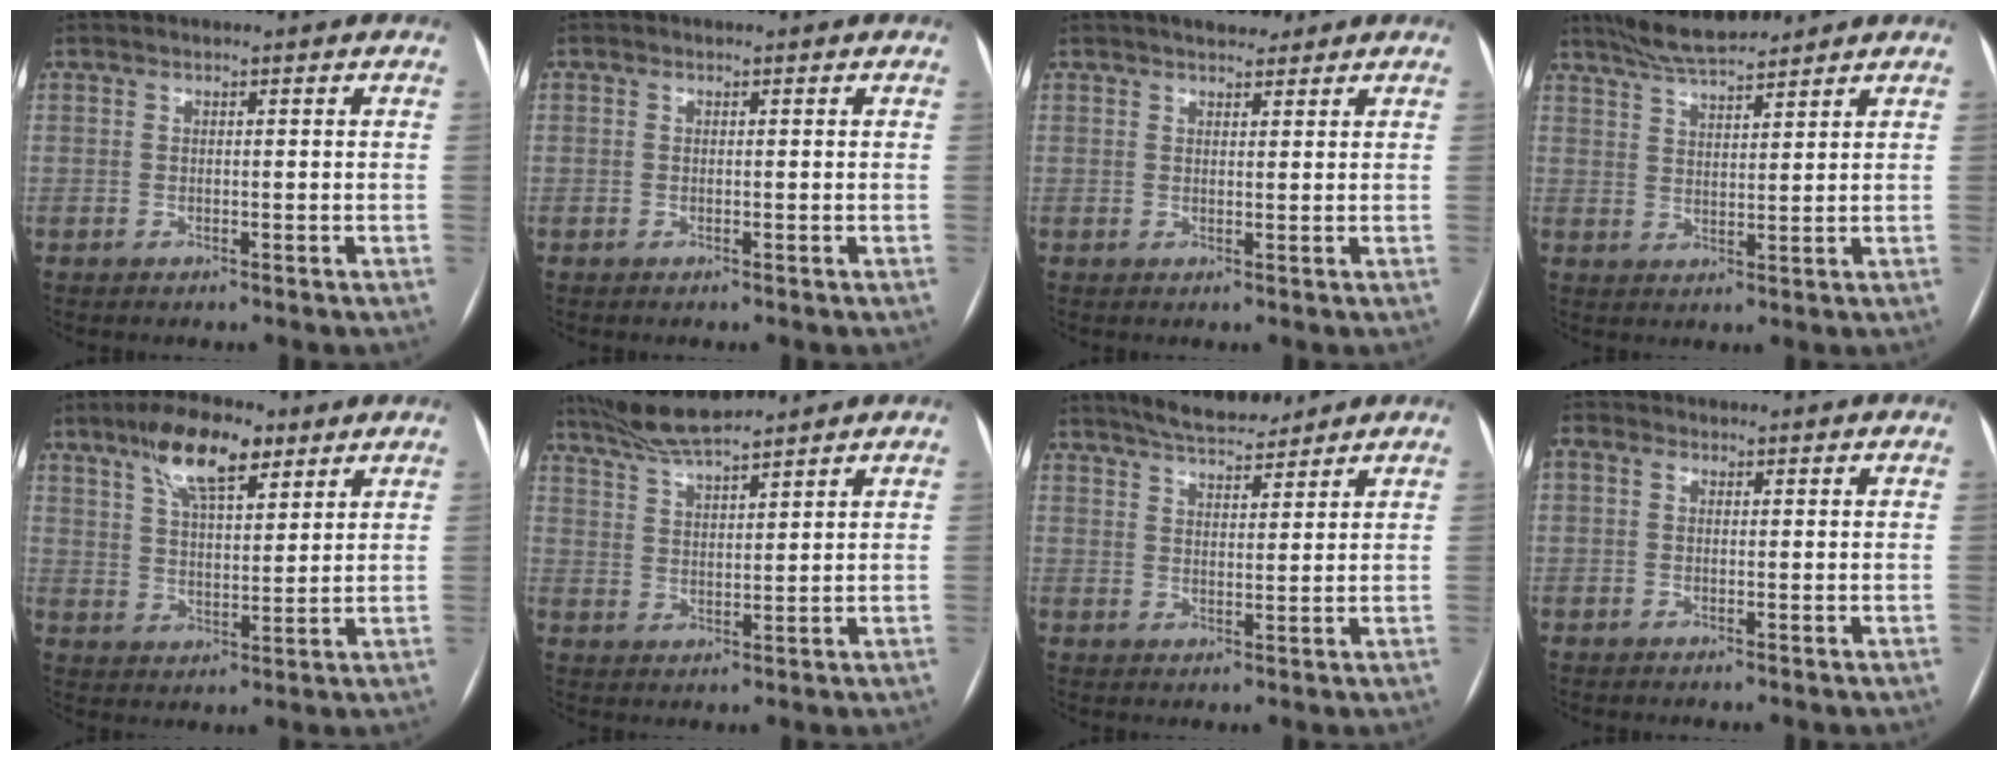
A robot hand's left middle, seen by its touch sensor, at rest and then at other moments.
{"total": 0.0}
{"total": 3.9, "force": [3.2, 1.5, 1.7], "torque": [-0.026, 0.013, 0.050]}
{"total": 7.9, "force": [7.1, 0.6, 3.4], "torque": [-0.065, 0.017, 0.129]}
{"total": 10.6, "force": [6.5, 3.6, 7.5], "torque": [-0.138, 0.017, 0.115]}
{"total": 8.4, "force": [7.6, 0.2, 3.6], "torque": [-0.071, 0.019, 0.142]}
{"total": 6.8, "force": [6.2, 1.3, 2.5], "torque": [-0.045, 0.012, 0.107]}
{"total": 1.5, "force": [0.3, 1.1, 0.9], "torque": [-0.024, 0.012, 0.003]}